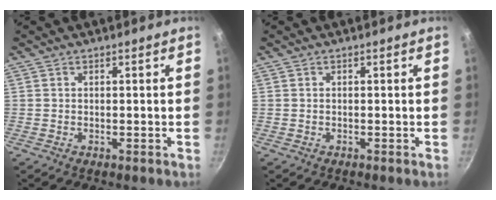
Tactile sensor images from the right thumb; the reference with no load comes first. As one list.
[{"total": 0.0}]